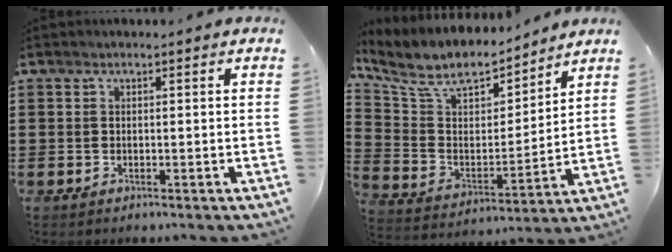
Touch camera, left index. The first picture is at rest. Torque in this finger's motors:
{"motor_torque": [0.98, -1.16, 0.12, -0.07]}